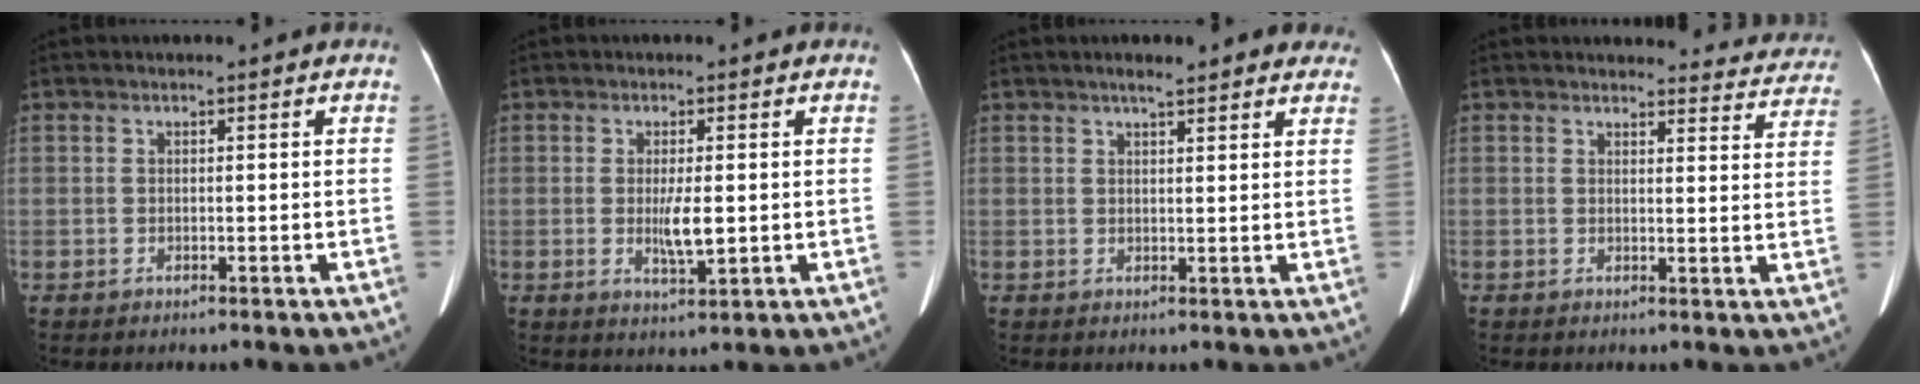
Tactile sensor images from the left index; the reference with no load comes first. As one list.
[{"total": 4.0, "force": [-0.1, 0.7, 3.9], "torque": [-0.073, -0.008, 0.002]}, {"total": 6.7, "force": [5.4, 1.5, 3.7], "torque": [-0.035, 0.017, 0.062]}, {"total": 9.8, "force": [9.5, 2.5, 0.0], "torque": [0.044, -0.030, 0.072]}]